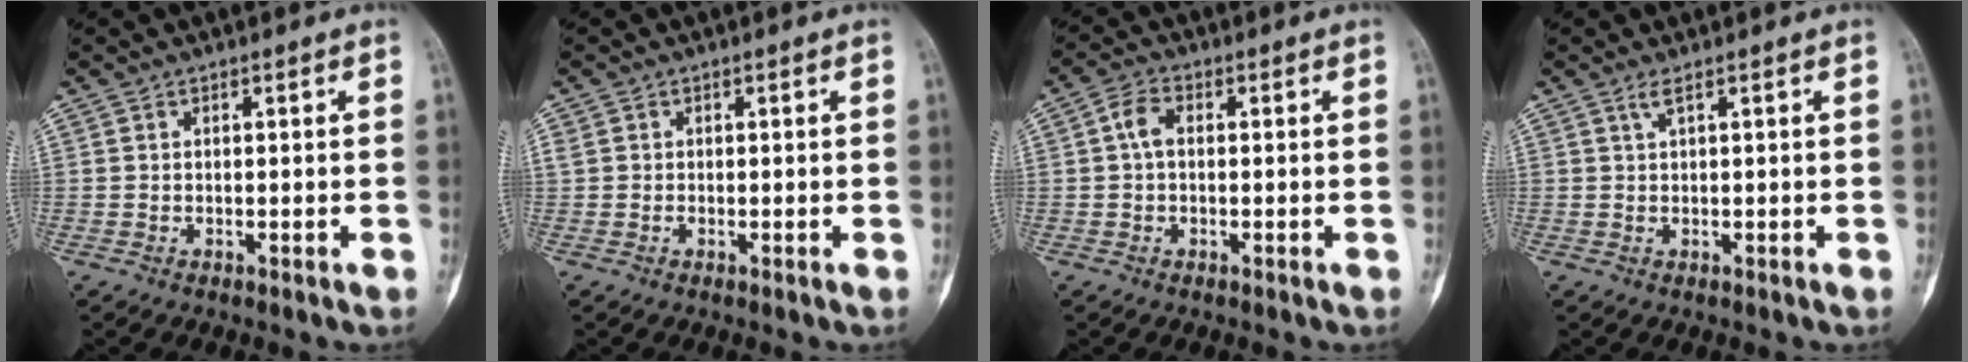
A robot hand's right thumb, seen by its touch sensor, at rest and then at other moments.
{"total": 1.3, "force": [0.0, 1.2, 0.6], "torque": [-0.011, 0.005, 0.002]}
{"total": 3.8, "force": [0.4, 2.3, 3.0], "torque": [-0.057, 0.012, 0.002]}
{"total": 1.2, "force": [0.6, 0.0, 1.0], "torque": [-0.028, 0.007, 0.016]}